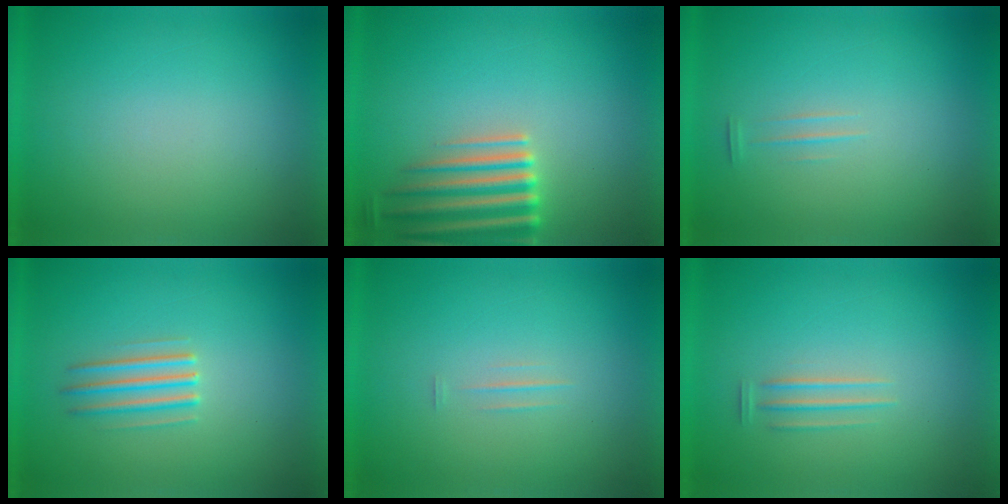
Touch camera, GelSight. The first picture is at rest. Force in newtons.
{"total": 6.0}
{"total": 1.1}
{"total": 2.7}
{"total": 1.3}
{"total": 1.2}